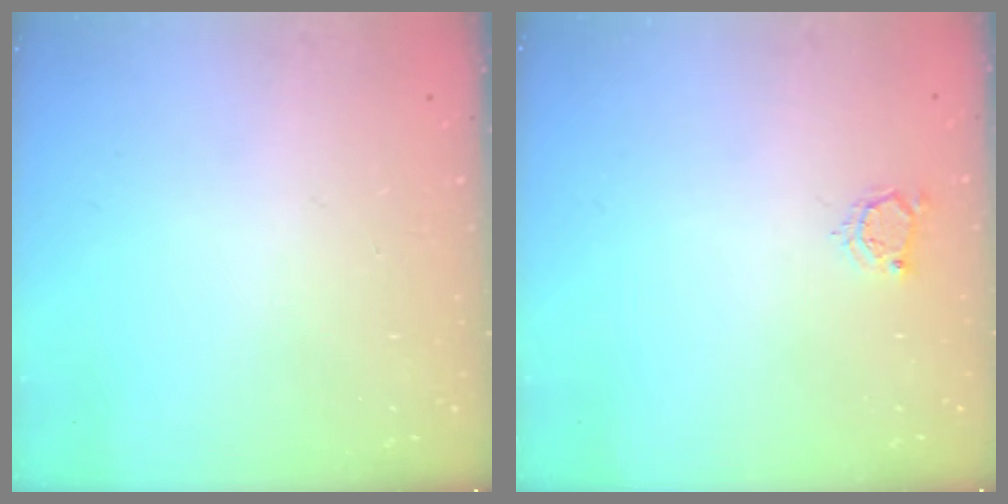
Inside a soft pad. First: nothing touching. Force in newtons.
{"total": 3.7, "press": 3.6, "slide": 0.6}